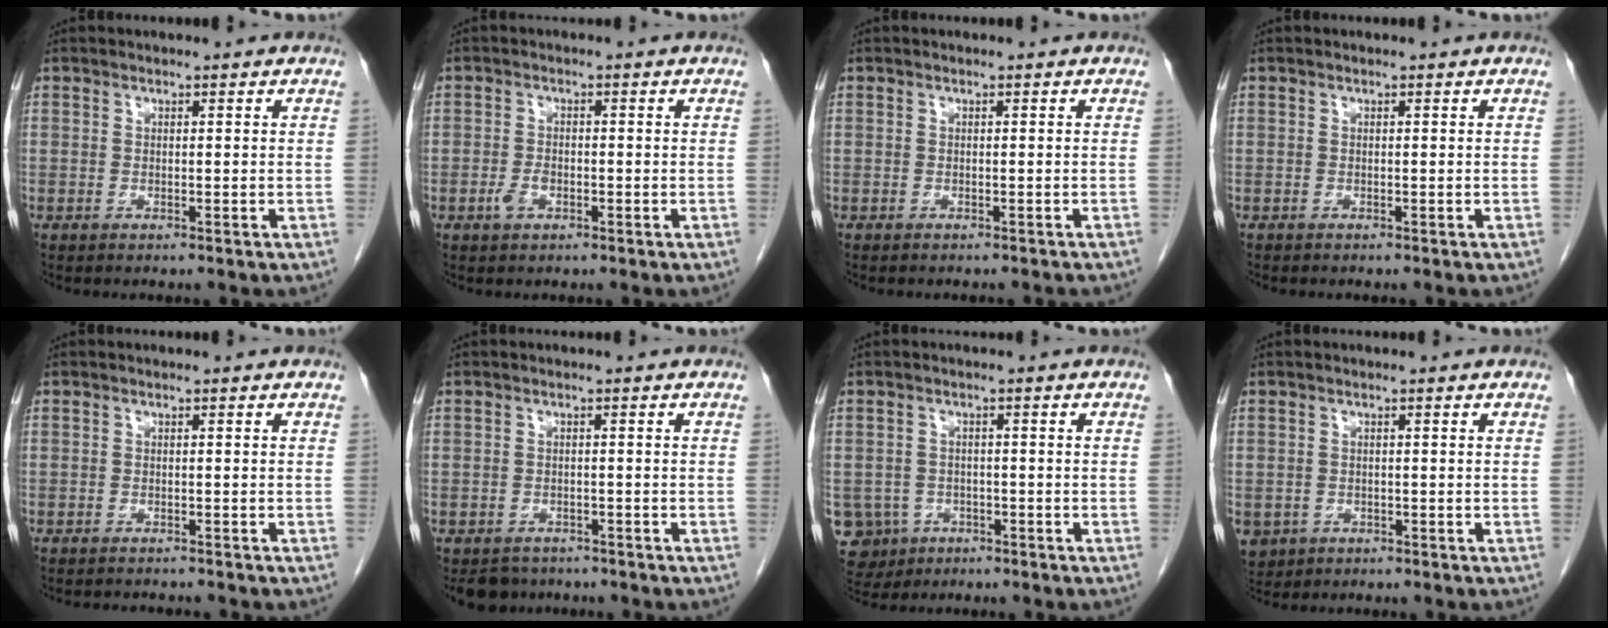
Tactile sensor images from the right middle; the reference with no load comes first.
{"total": 2.3, "force": [-1.0, 1.2, 1.6], "torque": [-0.036, 0.002, -0.018]}
{"total": 4.0, "force": [-3.6, 0.9, 1.4], "torque": [-0.021, -0.008, -0.039]}
{"total": 0.0}
{"total": 3.6, "force": [-3.4, 0.5, 0.8], "torque": [-0.005, -0.006, -0.044]}
{"total": 4.5, "force": [-3.8, 2.4, 0.2], "torque": [0.003, -0.001, -0.058]}
{"total": 6.8, "force": [-3.2, 5.9, 0.9], "torque": [-0.031, 0.004, -0.043]}
{"total": 4.6, "force": [-2.2, 3.9, 1.1], "torque": [-0.026, 0.000, -0.028]}